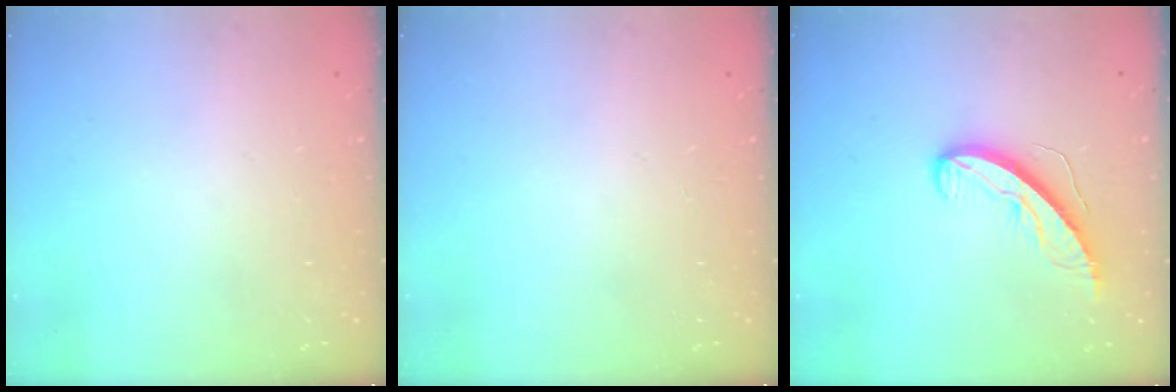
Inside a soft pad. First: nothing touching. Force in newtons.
{"total": 0.0}
{"total": 8.4, "press": 8.3, "slide": 0.8}